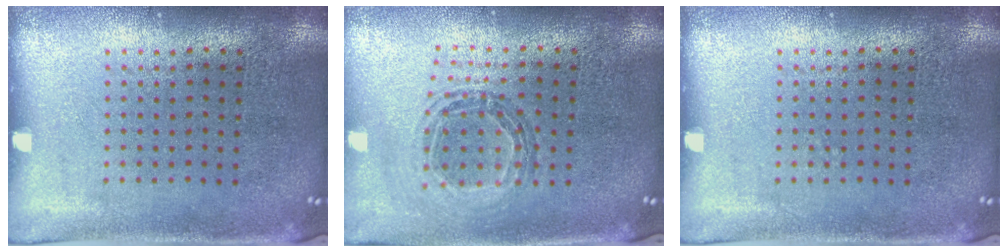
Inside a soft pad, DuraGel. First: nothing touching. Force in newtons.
{"total": 0.8, "press": 0.8, "slide": 0.1}
{"total": 0.0}